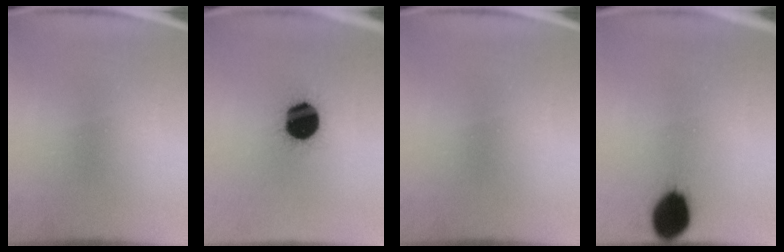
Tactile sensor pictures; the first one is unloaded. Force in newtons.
{"total": 18.3}
{"total": 0.0}
{"total": 9.5}